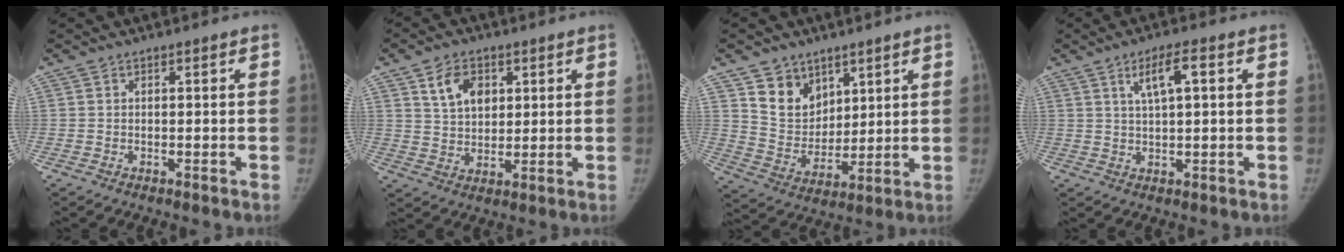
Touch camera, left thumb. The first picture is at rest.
{"total": 7.8, "force": [3.4, 5.5, 4.5], "torque": [-0.051, -0.017, 0.064]}
{"total": 10.2, "force": [6.3, 7.4, 3.2], "torque": [-0.018, -0.048, 0.127]}
{"total": 5.5, "force": [1.9, 1.4, 5.0], "torque": [-0.088, 0.006, 0.036]}